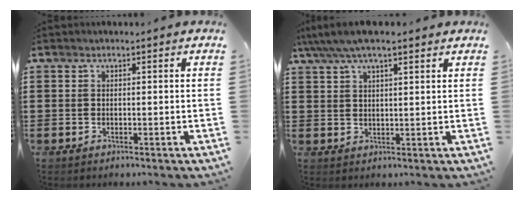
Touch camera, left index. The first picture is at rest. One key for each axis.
{"total": 4.9, "fx": 3.6, "fy": 1.2, "fz": 3.1, "tx": -0.068, "ty": 0.001, "tz": 0.065}